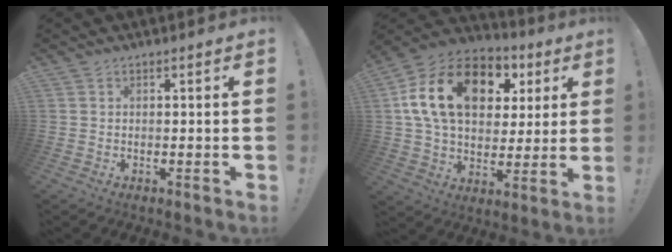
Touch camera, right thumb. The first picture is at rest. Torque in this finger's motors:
{"motor_torque": [2.48, 2.54, 1.48, 0.45, 0.27]}